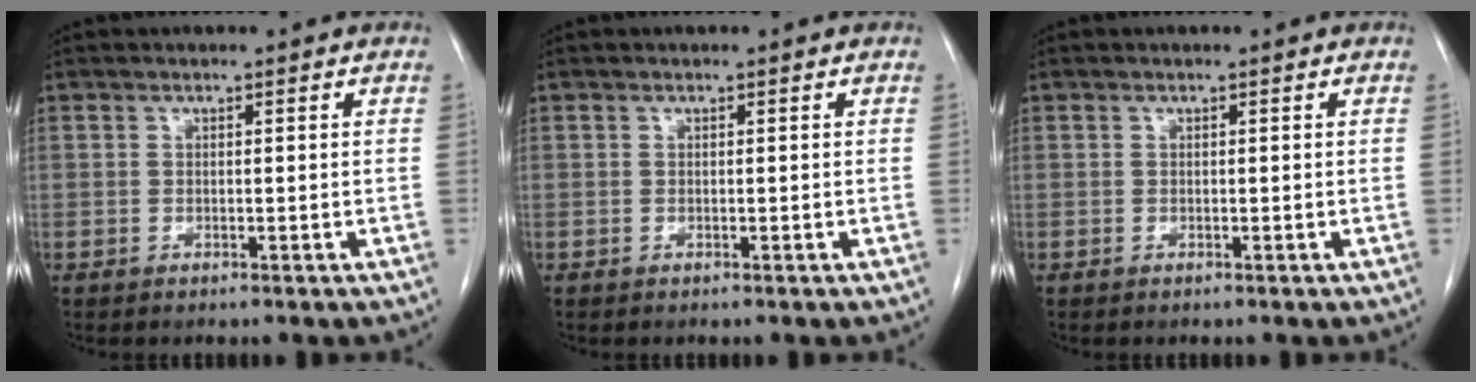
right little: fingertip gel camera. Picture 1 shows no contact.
{"total": 0.0}
{"total": 0.0}